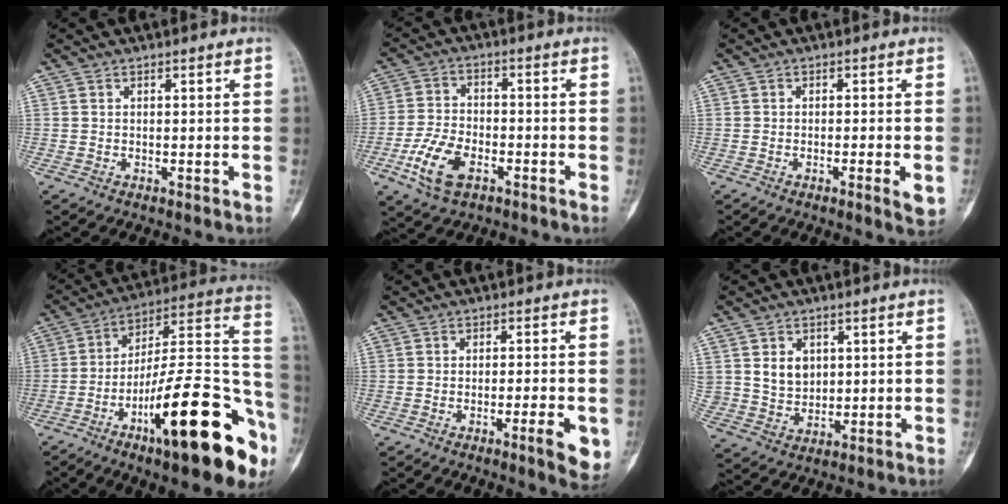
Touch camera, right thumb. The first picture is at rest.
{"total": 9.7, "force": [-4.3, 5.4, 6.8], "torque": [-0.141, 0.014, -0.081]}
{"total": 3.6, "force": [-1.1, 0.6, 3.4], "torque": [-0.053, -0.006, -0.016]}
{"total": 28.1, "force": [-12.2, 7.6, 24.1], "torque": [-0.310, 0.062, -0.186]}
{"total": 6.4, "force": [-2.3, 1.3, 5.9], "torque": [-0.077, -0.004, -0.029]}
{"total": 6.2, "force": [1.8, 4.9, 3.2], "torque": [-0.035, -0.014, 0.043]}